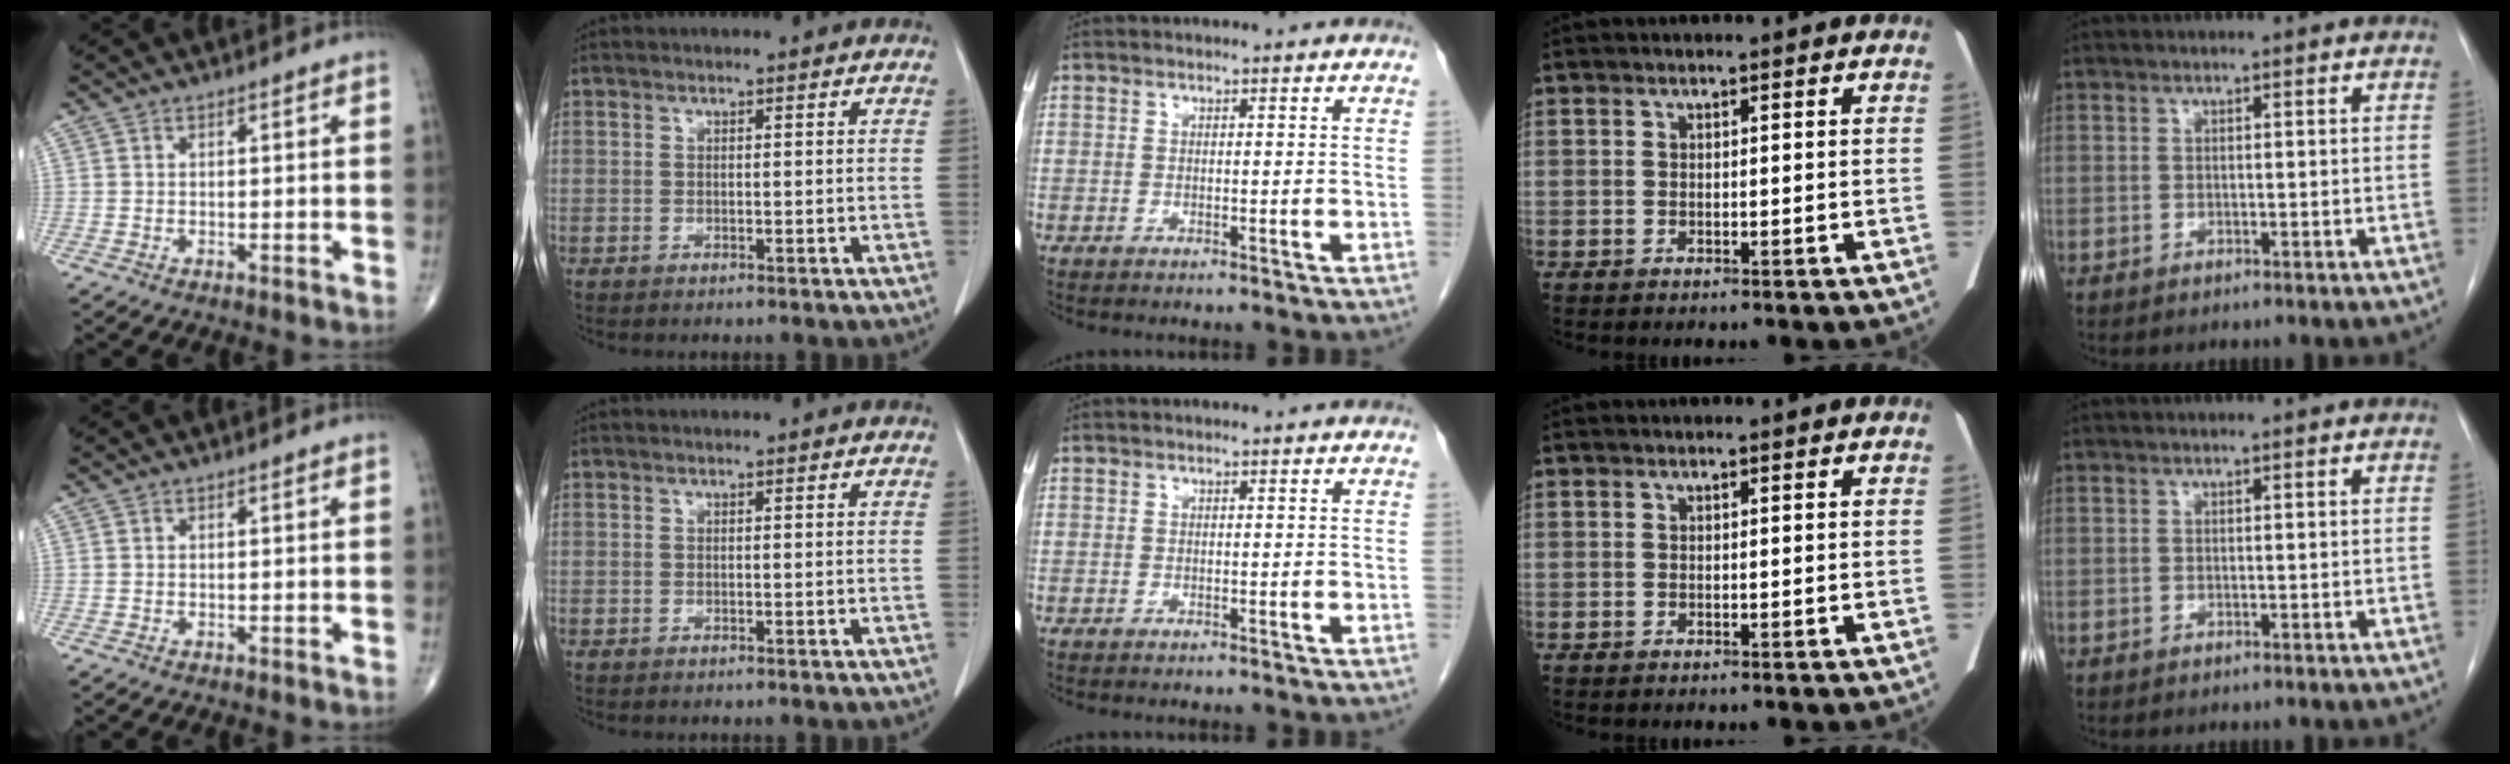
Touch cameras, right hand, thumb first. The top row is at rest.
{}